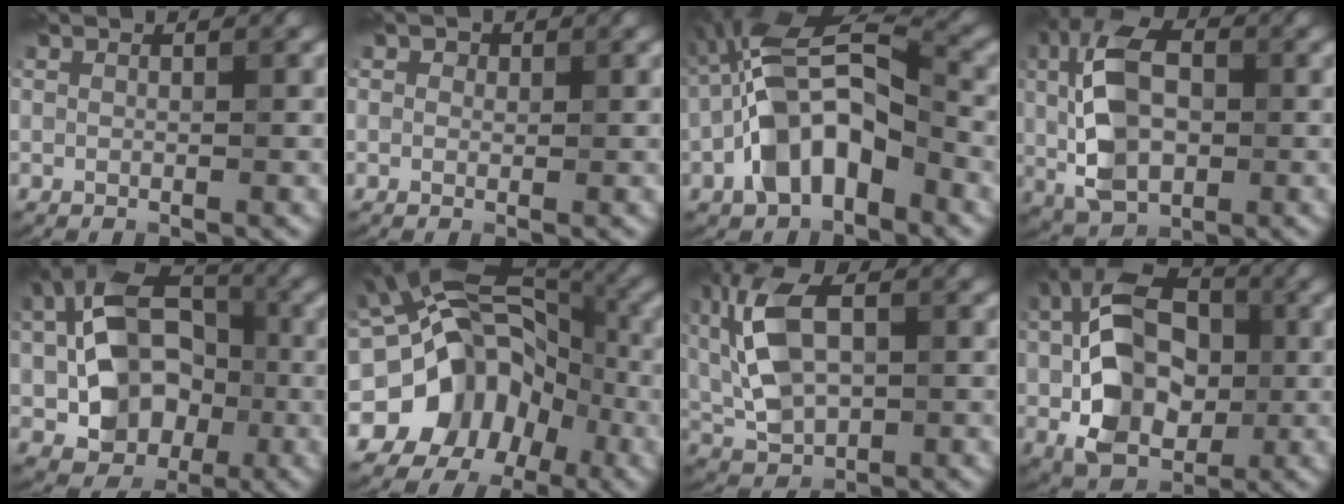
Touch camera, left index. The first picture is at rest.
{"total": 0.7, "force": [0.3, 0.6, 0.0], "torque": [0.000, 0.000, -0.001]}
{"total": 9.1, "force": [-3.3, 4.7, 7.0], "torque": [-0.139, 0.023, -0.071]}
{"total": 9.4, "force": [0.4, 5.8, 7.4], "torque": [-0.164, 0.013, 0.003]}
{"total": 12.0, "force": [-0.9, 8.9, 8.0], "torque": [-0.108, 0.010, -0.025]}
{"total": 15.3, "force": [-5.4, 12.4, 7.1], "torque": [-0.092, 0.000, -0.112]}
{"total": 8.1, "force": [1.2, 4.6, 6.7], "torque": [-0.154, 0.012, 0.020]}
{"total": 11.5, "force": [-0.3, 7.9, 8.4], "torque": [-0.166, 0.007, -0.016]}